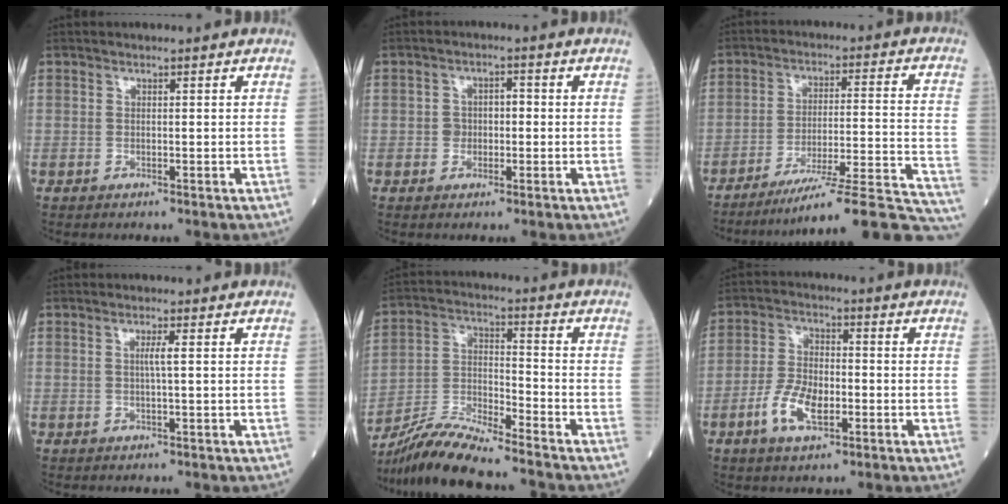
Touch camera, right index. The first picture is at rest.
{"total": 2.9, "force": [-0.4, 2.3, 1.7], "torque": [-0.027, 0.016, -0.009]}
{"total": 23.7, "force": [-21.9, -0.3, 9.1], "torque": [-0.052, 0.009, -0.297]}
{"total": 1.6, "force": [0.2, -0.3, 1.6], "torque": [-0.030, 0.001, 0.001]}
{"total": 11.0, "force": [-10.1, 0.2, 4.3], "torque": [-0.084, -0.007, -0.191]}
{"total": 7.5, "force": [-2.8, 3.5, 6.0], "torque": [-0.125, 0.005, -0.054]}